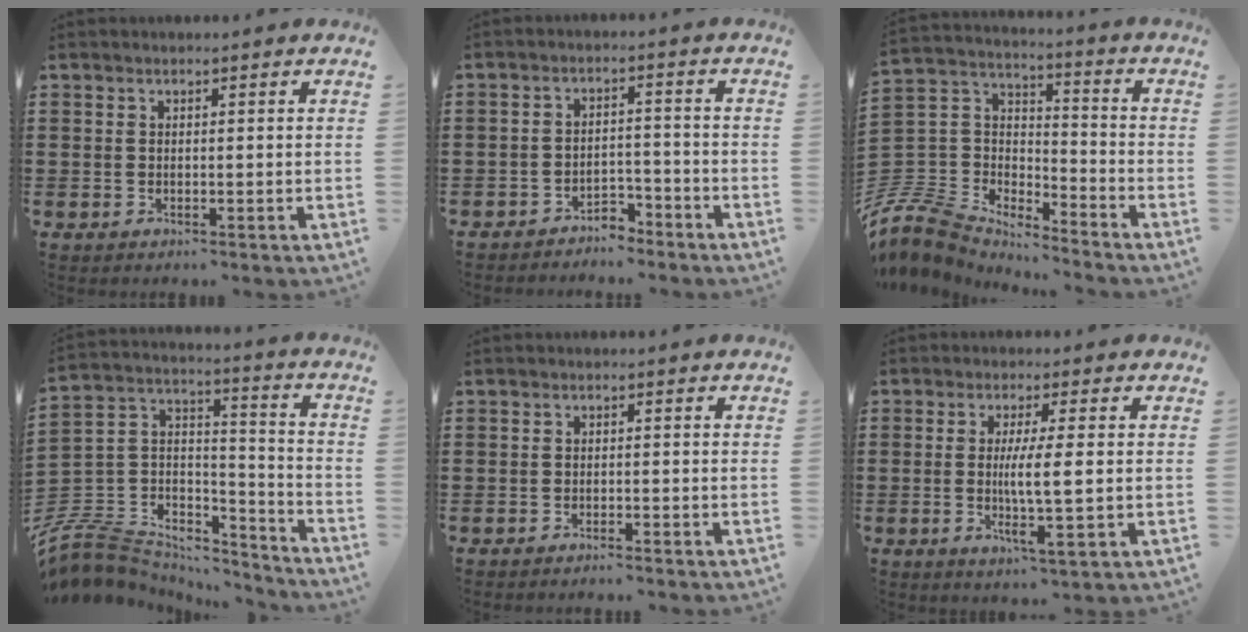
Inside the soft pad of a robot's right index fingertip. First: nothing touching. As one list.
[{"total": 3.5, "force": [-3.4, 0.8, 0.2], "torque": [-0.011, 0.005, -0.072]}, {"total": 8.2, "force": [-7.3, 3.5, 1.6], "torque": [-0.083, -0.010, -0.156]}, {"total": 7.7, "force": [-5.8, 4.8, 1.8], "torque": [-0.071, -0.006, -0.117]}, {"total": 1.1, "force": [-1.1, 0.0, 0.1], "torque": [-0.004, 0.002, -0.024]}, {"total": 6.2, "force": [-0.1, 0.3, 6.1], "torque": [-0.111, -0.007, -0.006]}]